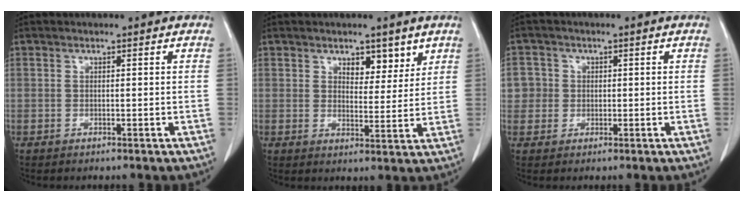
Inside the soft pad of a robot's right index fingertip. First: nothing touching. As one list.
[{"total": 4.5, "force": [3.0, 2.4, 2.4], "torque": [-0.023, -0.005, 0.046]}, {"total": 3.8, "force": [0.4, 3.7, 0.1], "torque": [0.013, 0.009, 0.006]}]